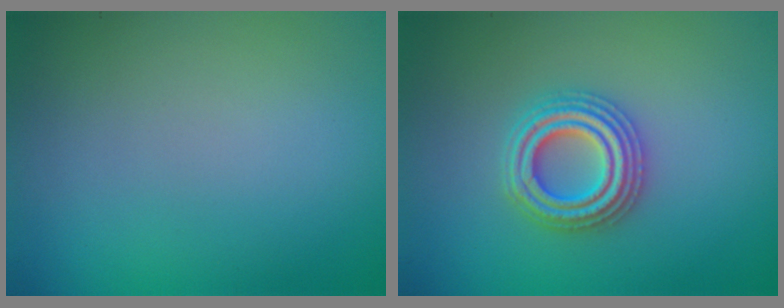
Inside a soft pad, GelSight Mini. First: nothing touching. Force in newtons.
{"total": 4.3, "press": 4.2, "slide": 0.8}